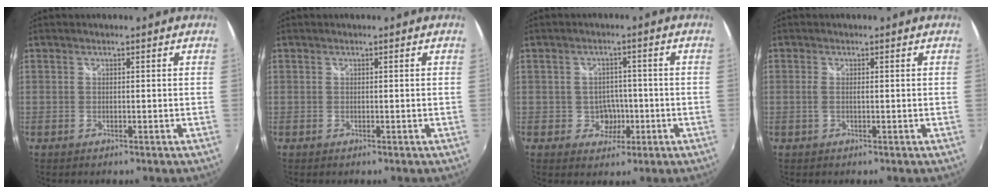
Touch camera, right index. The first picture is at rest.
{"total": 0.0}
{"total": 4.3, "force": [-1.2, 3.9, 1.4], "torque": [-0.031, 0.011, -0.007]}
{"total": 1.3, "force": [0.0, 0.2, 1.3], "torque": [-0.030, -0.001, -0.002]}